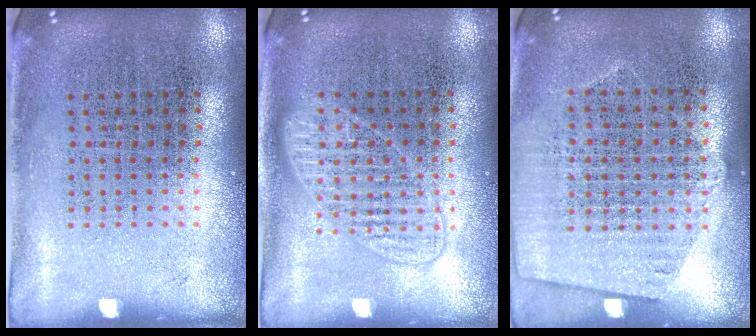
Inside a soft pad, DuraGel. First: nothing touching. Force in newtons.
{"total": 1.2, "press": 1.2, "slide": 0.2}
{"total": 1.2, "press": 1.1, "slide": 0.6}